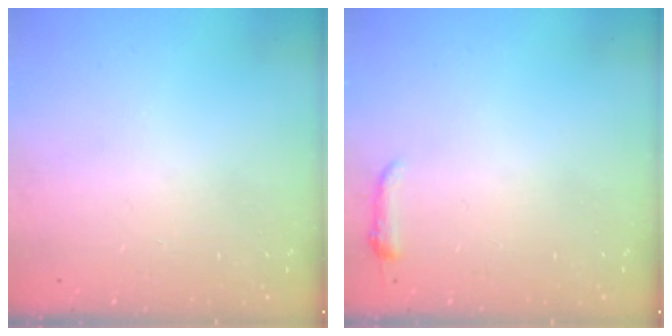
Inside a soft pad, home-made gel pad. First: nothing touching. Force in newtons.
{"total": 3.6, "press": 3.5, "slide": 0.6}